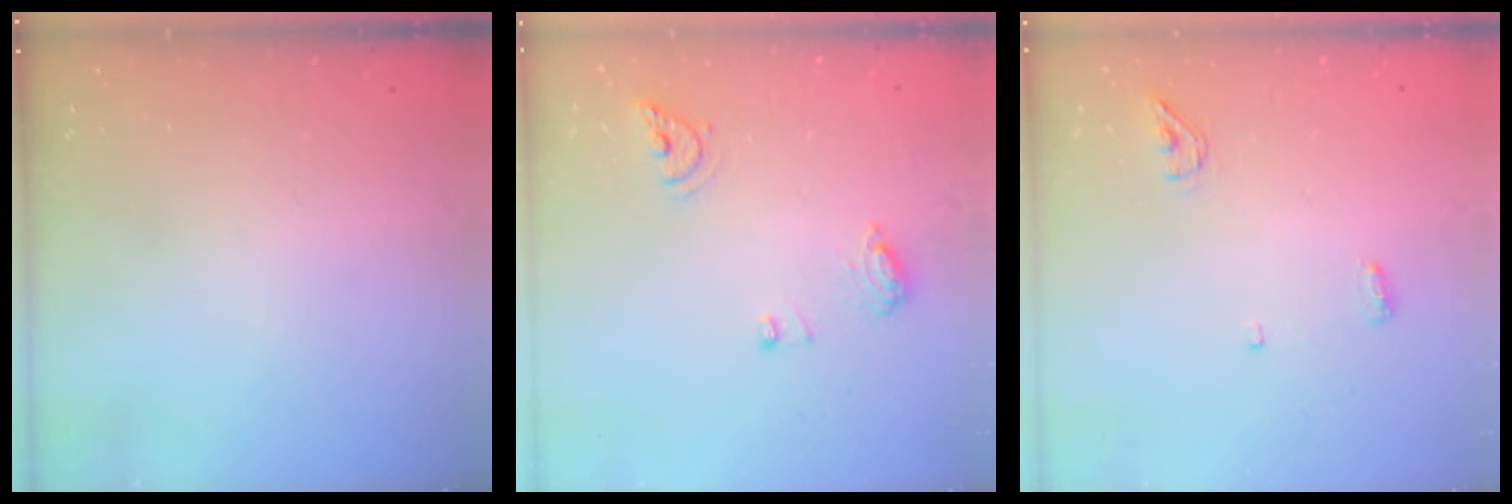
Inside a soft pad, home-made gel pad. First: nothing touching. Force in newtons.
{"total": 8.3, "press": 8.2, "slide": 0.9}
{"total": 6.3, "press": 5.0, "slide": 3.9}